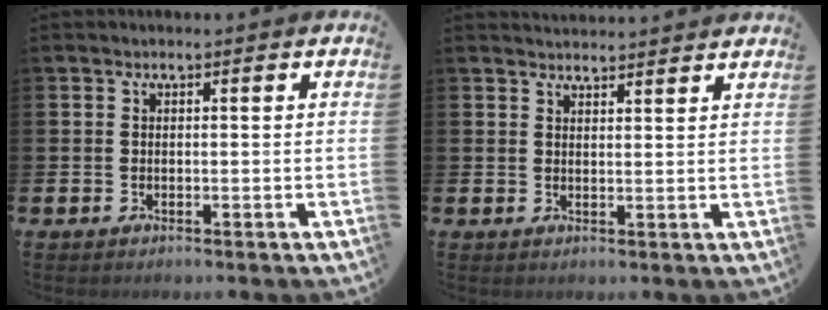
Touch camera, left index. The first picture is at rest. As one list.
[{"total": 2.6, "force": [2.6, 0.1, -0.2], "torque": [-0.001, -0.013, 0.046]}]